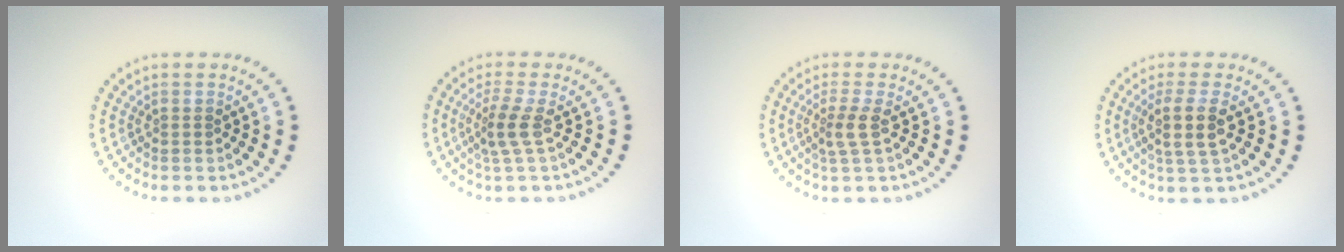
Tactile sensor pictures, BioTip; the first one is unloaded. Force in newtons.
{"total": 2.3, "press": 1.7, "slide": 1.4}
{"total": 2.0, "press": 1.6, "slide": 1.2}
{"total": 2.8, "press": 2.5, "slide": 1.4}